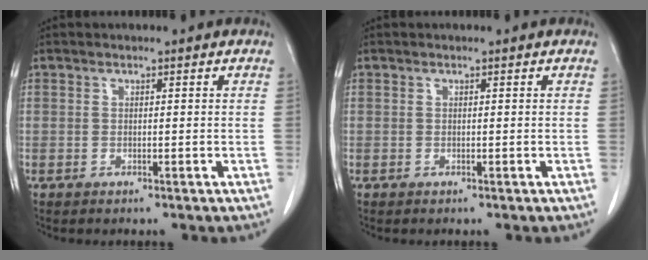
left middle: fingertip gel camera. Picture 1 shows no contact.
{"total": 0.0}